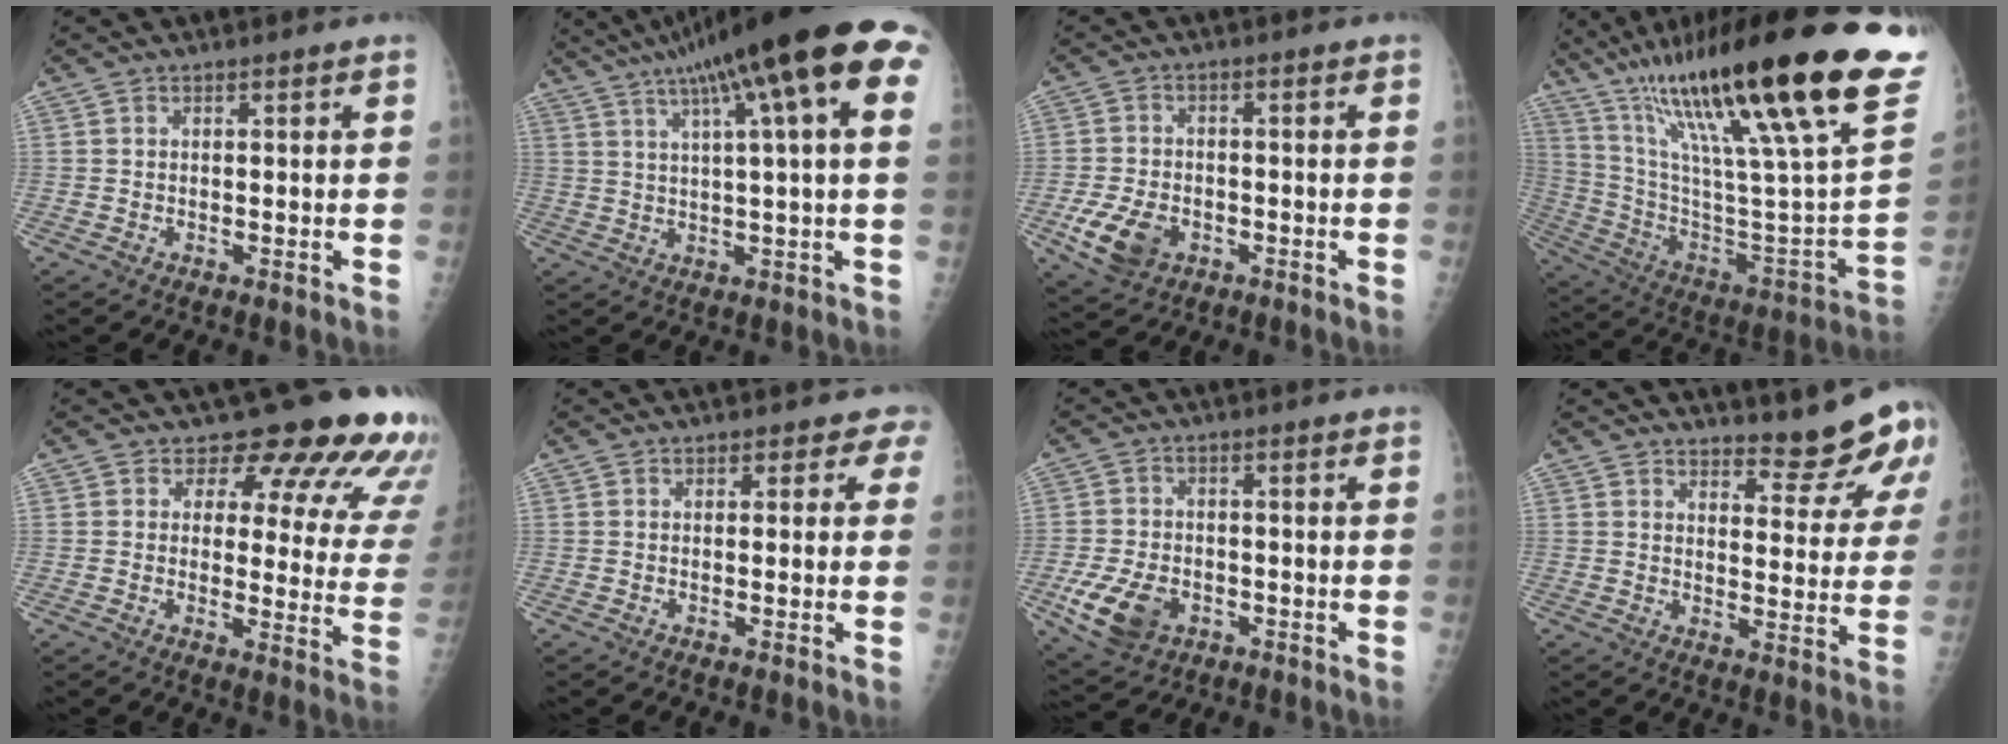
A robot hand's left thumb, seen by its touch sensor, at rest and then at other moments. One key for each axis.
{"total": 23.1, "fx": 10.3, "fy": 3.8, "fz": 20.3, "tx": -0.310, "ty": 0.033, "tz": 0.142}
{"total": 8.4, "fx": -3.2, "fy": 5.8, "fz": 5.2, "tx": -0.097, "ty": 0.007, "tz": -0.051}
{"total": 41.4, "fx": 24.6, "fy": 6.2, "fz": 32.8, "tx": -0.421, "ty": -0.052, "tz": 0.401}
{"total": 15.8, "fx": 13.1, "fy": 6.2, "fz": 6.4, "tx": -0.021, "ty": -0.092, "tz": 0.127}
{"total": 1.9, "fx": 1.0, "fy": 1.6, "fz": 0.5, "tx": 0.022, "ty": -0.001, "tz": -0.008}
{"total": 9.6, "fx": -3.6, "fy": 6.6, "fz": 6.0, "tx": -0.113, "ty": 0.009, "tz": -0.056}
{"total": 10.0, "fx": 9.1, "fy": 2.3, "fz": 3.3, "tx": -0.016, "ty": -0.083, "tz": 0.107}